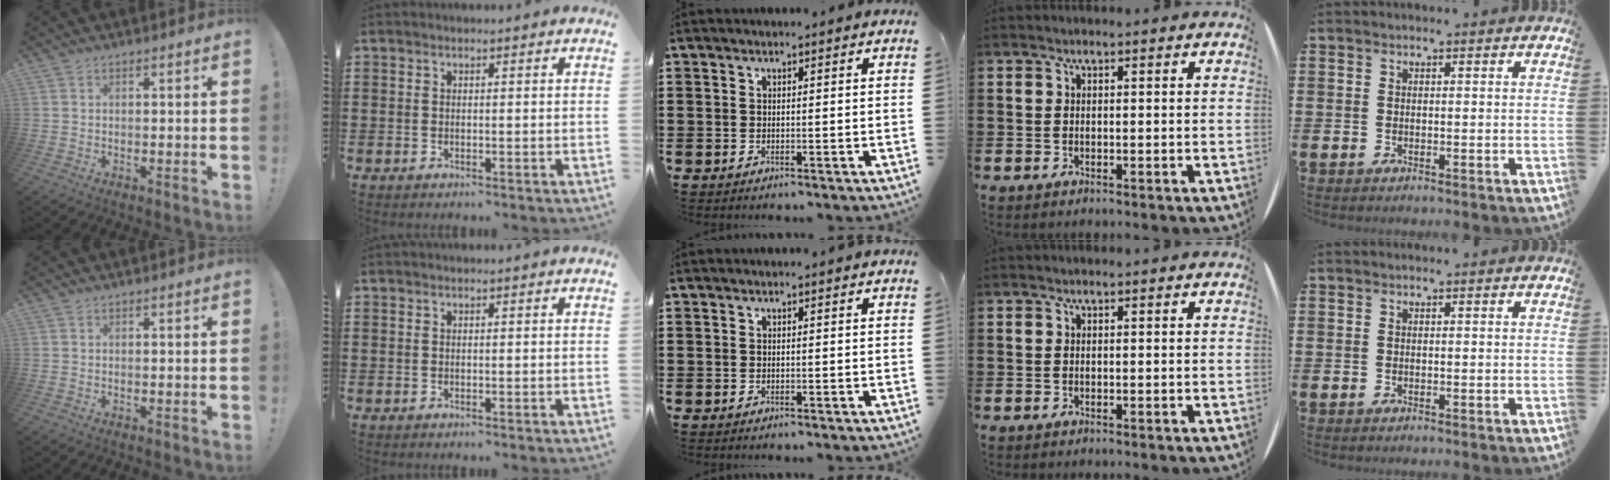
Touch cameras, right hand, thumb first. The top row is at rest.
{}